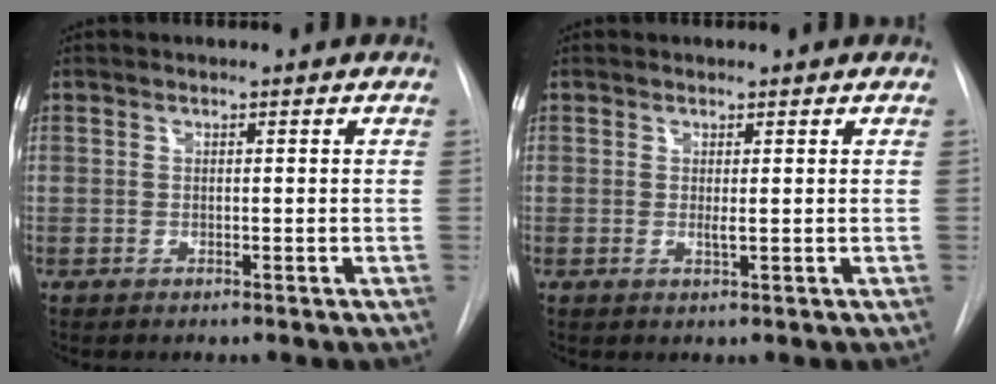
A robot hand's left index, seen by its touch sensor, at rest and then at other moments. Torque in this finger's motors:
{"motor_torque": [0.39, -0.04, -0.04, 0.00]}